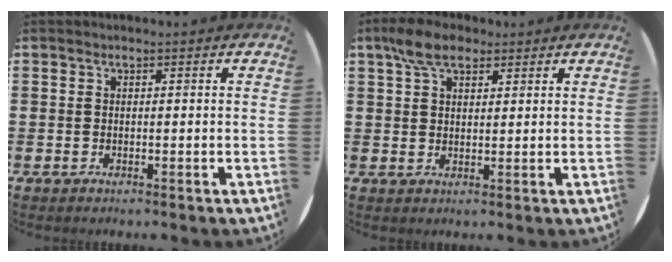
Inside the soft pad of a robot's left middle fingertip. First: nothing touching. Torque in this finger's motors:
{"motor_torque": [1.10, -1.02, 0.15, 0.14]}